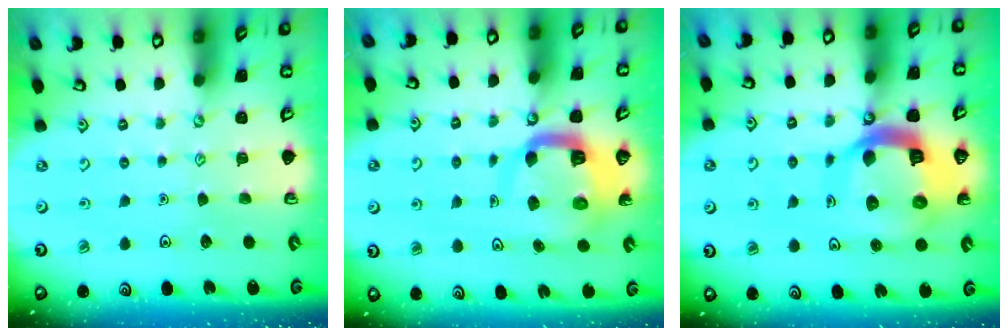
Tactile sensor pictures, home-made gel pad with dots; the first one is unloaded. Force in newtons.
{"total": 8.8, "press": 8.7, "slide": 1.1}
{"total": 18.0, "press": 17.9, "slide": 1.9}